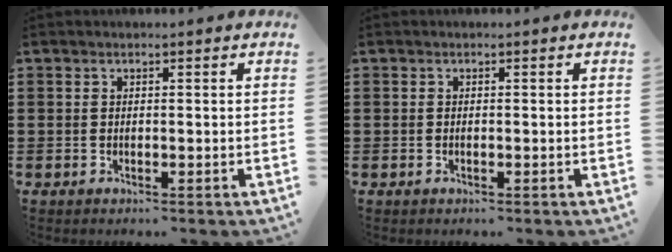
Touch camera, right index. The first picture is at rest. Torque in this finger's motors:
{"motor_torque": [2.14, 0.00, -0.02, 0.00]}